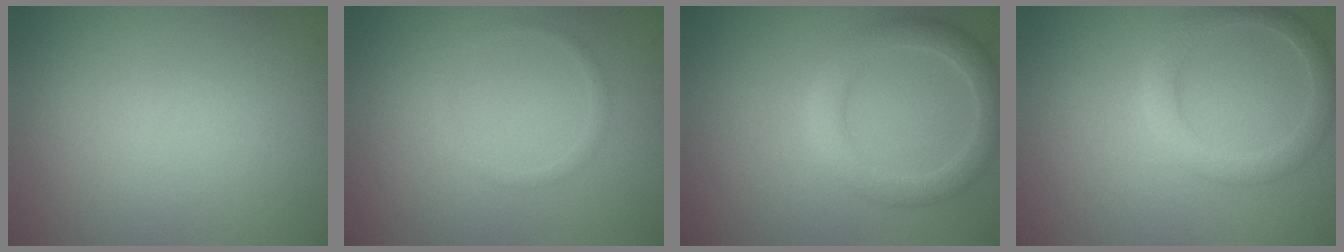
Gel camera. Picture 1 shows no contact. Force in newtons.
{"total": 0.9, "press": 0.9, "slide": 0.1}
{"total": 3.2, "press": 3.2, "slide": 0.1}
{"total": 2.7, "press": 2.7, "slide": 0.2}